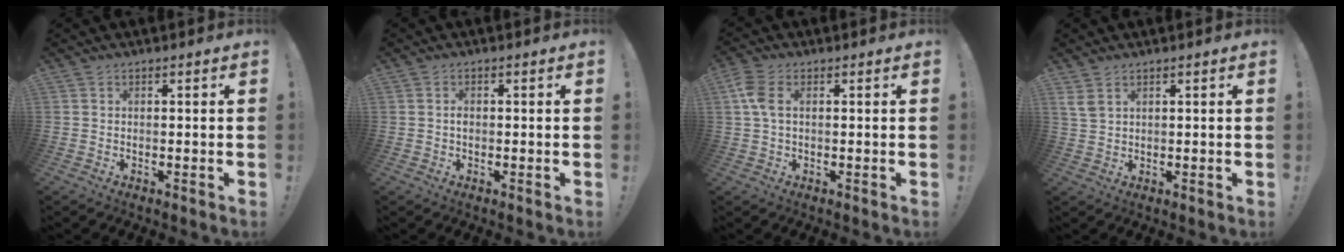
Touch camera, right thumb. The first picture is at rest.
{"total": 1.0, "force": [-0.4, 0.6, 0.6], "torque": [-0.017, 0.004, -0.007]}
{"total": 5.5, "force": [1.1, 2.7, 4.7], "torque": [-0.093, 0.002, 0.018]}
{"total": 3.3, "force": [2.0, 1.5, 2.2], "torque": [-0.053, -0.003, 0.041]}